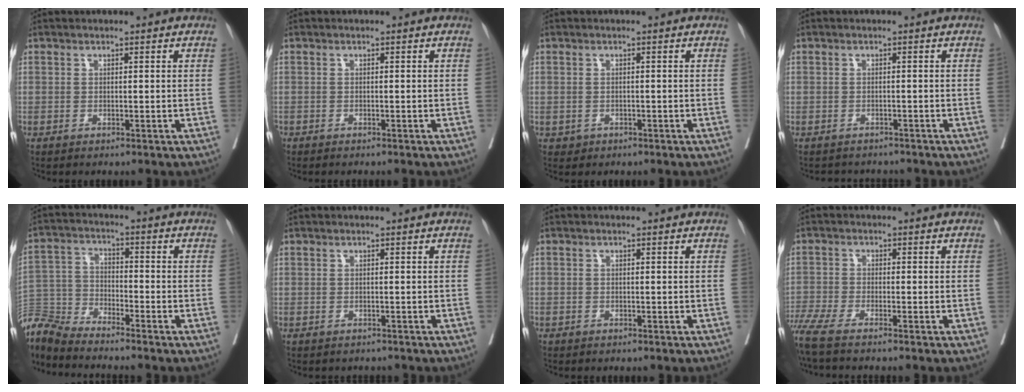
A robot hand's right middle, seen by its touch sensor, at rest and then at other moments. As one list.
[{"total": 0.6, "force": [-0.5, 0.1, 0.1], "torque": [-0.002, -0.001, -0.013]}, {"total": 1.2, "force": [-0.5, 1.1, 0.2], "torque": [-0.004, 0.002, -0.003]}, {"total": 3.5, "force": [-3.2, 1.4, -0.1], "torque": [-0.001, -0.001, -0.043]}, {"total": 8.3, "force": [-8.2, 0.0, 0.9], "torque": [-0.026, 0.001, -0.167]}, {"total": 1.1, "force": [-0.9, 0.5, -0.1], "torque": [-0.007, -0.001, -0.013]}, {"total": 0.5, "force": [-0.3, 0.4, 0.0], "torque": [-0.006, 0.003, -0.007]}, {"total": 7.0, "force": [-5.9, -0.4, 3.8], "torque": [-0.078, -0.014, -0.109]}]